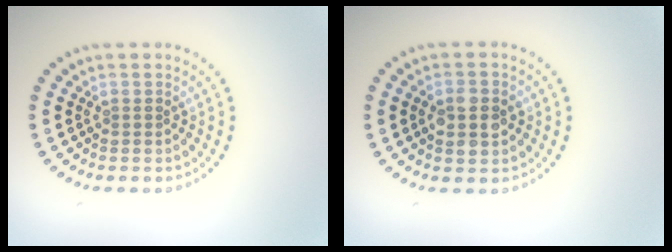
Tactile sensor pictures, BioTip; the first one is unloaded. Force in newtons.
{"total": 3.5, "press": 3.5, "slide": 0.1}